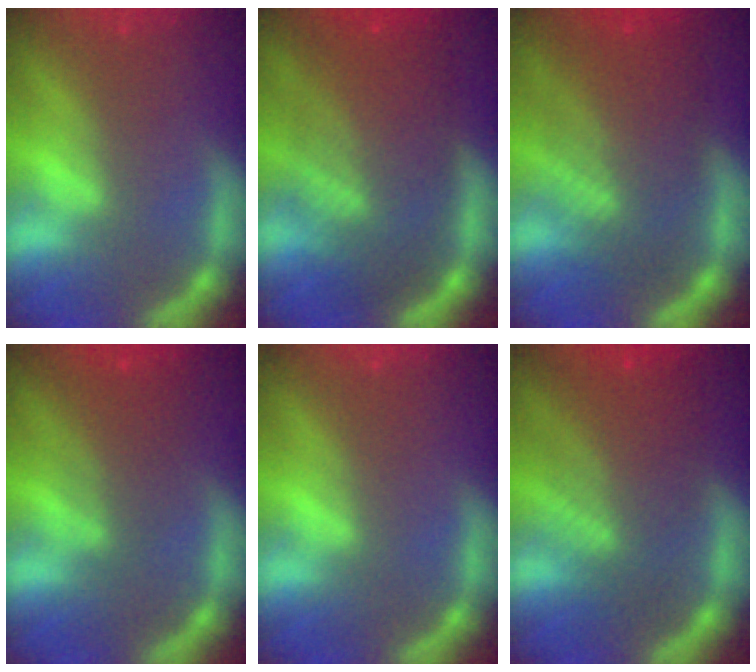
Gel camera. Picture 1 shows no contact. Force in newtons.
{"total": 10.0}
{"total": 8.5}
{"total": 3.6}
{"total": 0.0}
{"total": 7.6}